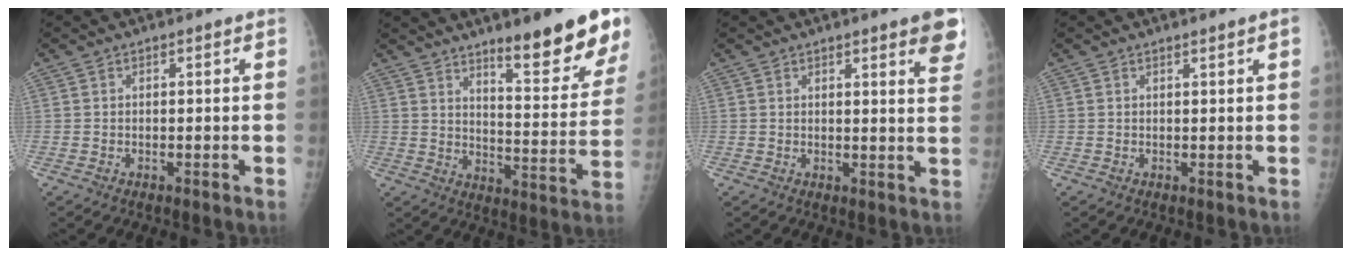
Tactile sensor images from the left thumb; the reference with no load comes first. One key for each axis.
{"total": 17.4, "fx": 11.6, "fy": 3.5, "fz": 12.5, "tx": -0.130, "ty": -0.081, "tz": 0.171}
{"total": 7.0, "fx": 4.0, "fy": 1.0, "fz": 5.7, "tx": -0.057, "ty": -0.016, "tz": 0.045}
{"total": 1.3, "fx": 0.7, "fy": -0.2, "fz": 1.0, "tx": -0.017, "ty": -0.004, "tz": 0.013}